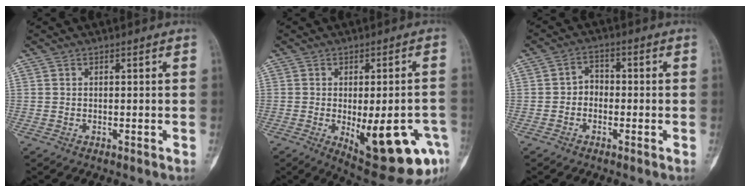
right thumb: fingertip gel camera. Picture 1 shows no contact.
{"total": 17.9, "force": [-5.9, 6.3, 15.7], "torque": [-0.158, 0.008, -0.057]}
{"total": 3.2, "force": [-0.9, 2.6, 1.7], "torque": [-0.004, 0.018, -0.026]}